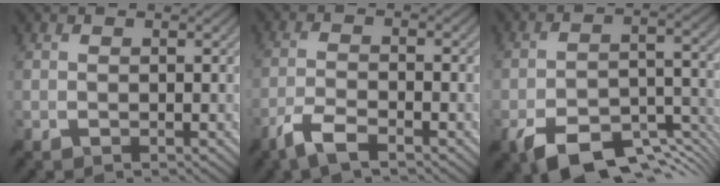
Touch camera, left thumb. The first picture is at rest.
{"total": 4.6, "force": [-3.1, 0.9, 3.3], "torque": [-0.072, -0.001, -0.071]}
{"total": 11.3, "force": [-7.4, 4.1, 7.4], "torque": [-0.129, -0.007, -0.136]}